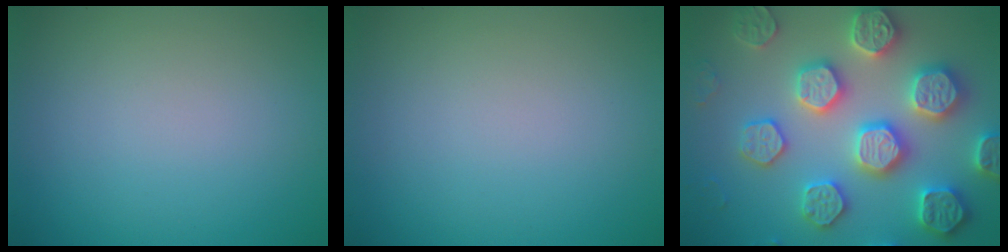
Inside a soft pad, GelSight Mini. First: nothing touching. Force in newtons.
{"total": 0.0}
{"total": 7.9, "press": 7.7, "slide": 1.7}